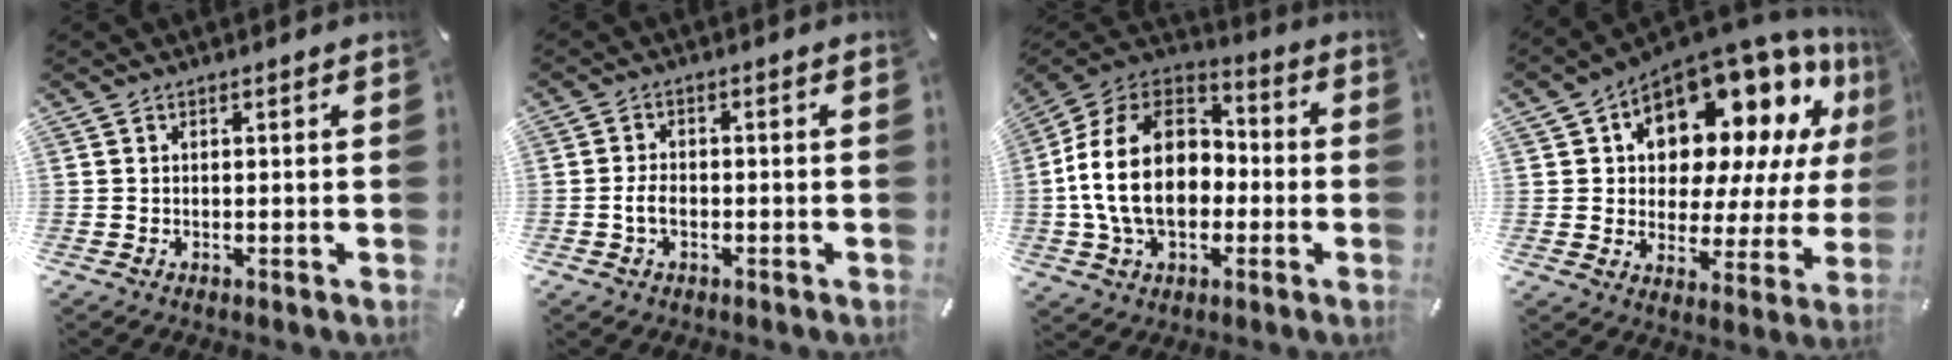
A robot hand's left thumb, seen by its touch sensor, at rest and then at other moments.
{"total": 3.6, "force": [-1.0, 2.4, 2.5], "torque": [-0.059, 0.003, -0.022]}
{"total": 19.8, "force": [-2.3, 14.7, 13.0], "torque": [-0.272, 0.025, -0.042]}
{"total": 16.9, "force": [11.0, 9.8, 8.3], "torque": [-0.124, -0.099, 0.188]}